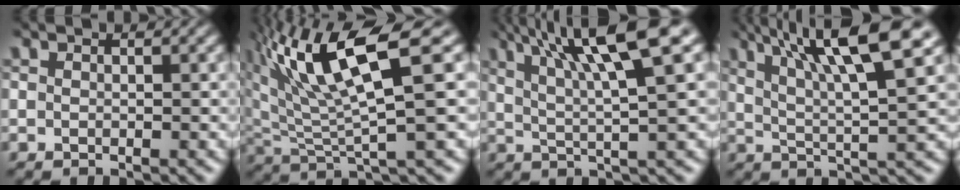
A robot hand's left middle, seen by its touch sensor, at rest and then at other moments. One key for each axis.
{"total": 10.1, "fx": 4.6, "fy": 2.3, "fz": 8.7, "tx": -0.168, "ty": 0.009, "tz": 0.089}
{"total": 10.2, "fx": 5.1, "fy": 1.6, "fz": 8.7, "tx": -0.121, "ty": 0.022, "tz": 0.082}
{"total": 11.3, "fx": 5.8, "fy": 2.1, "fz": 9.4, "tx": -0.145, "ty": 0.017, "tz": 0.096}